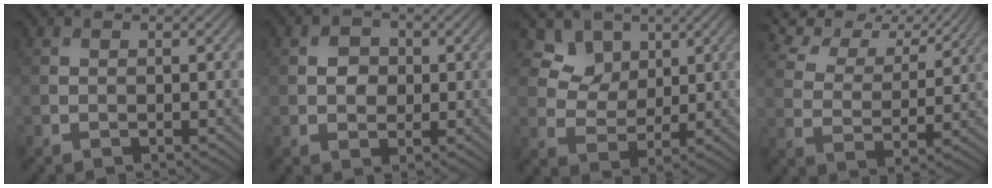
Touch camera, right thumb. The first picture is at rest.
{"total": 2.6, "force": [0.2, 2.3, 1.3], "torque": [-0.022, -0.001, -0.004]}
{"total": 7.2, "force": [4.5, 5.0, 2.6], "torque": [-0.081, -0.028, 0.107]}
{"total": 8.8, "force": [7.5, 2.5, 4.0], "torque": [-0.090, 0.006, 0.120]}